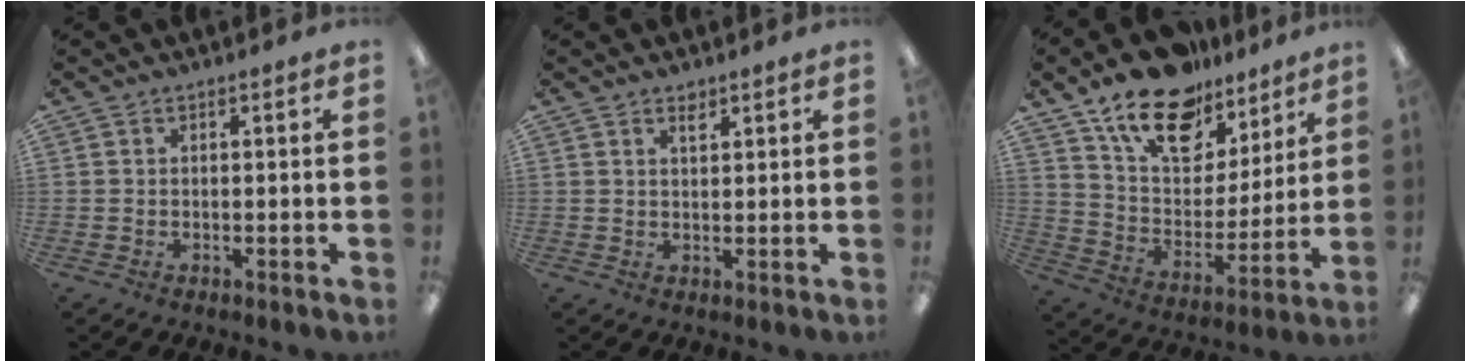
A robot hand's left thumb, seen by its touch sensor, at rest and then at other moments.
{"total": 1.8, "force": [1.5, 0.6, 0.8], "torque": [-0.010, -0.004, 0.026]}
{"total": 18.8, "force": [13.4, 10.0, 8.7], "torque": [-0.153, -0.082, 0.237]}